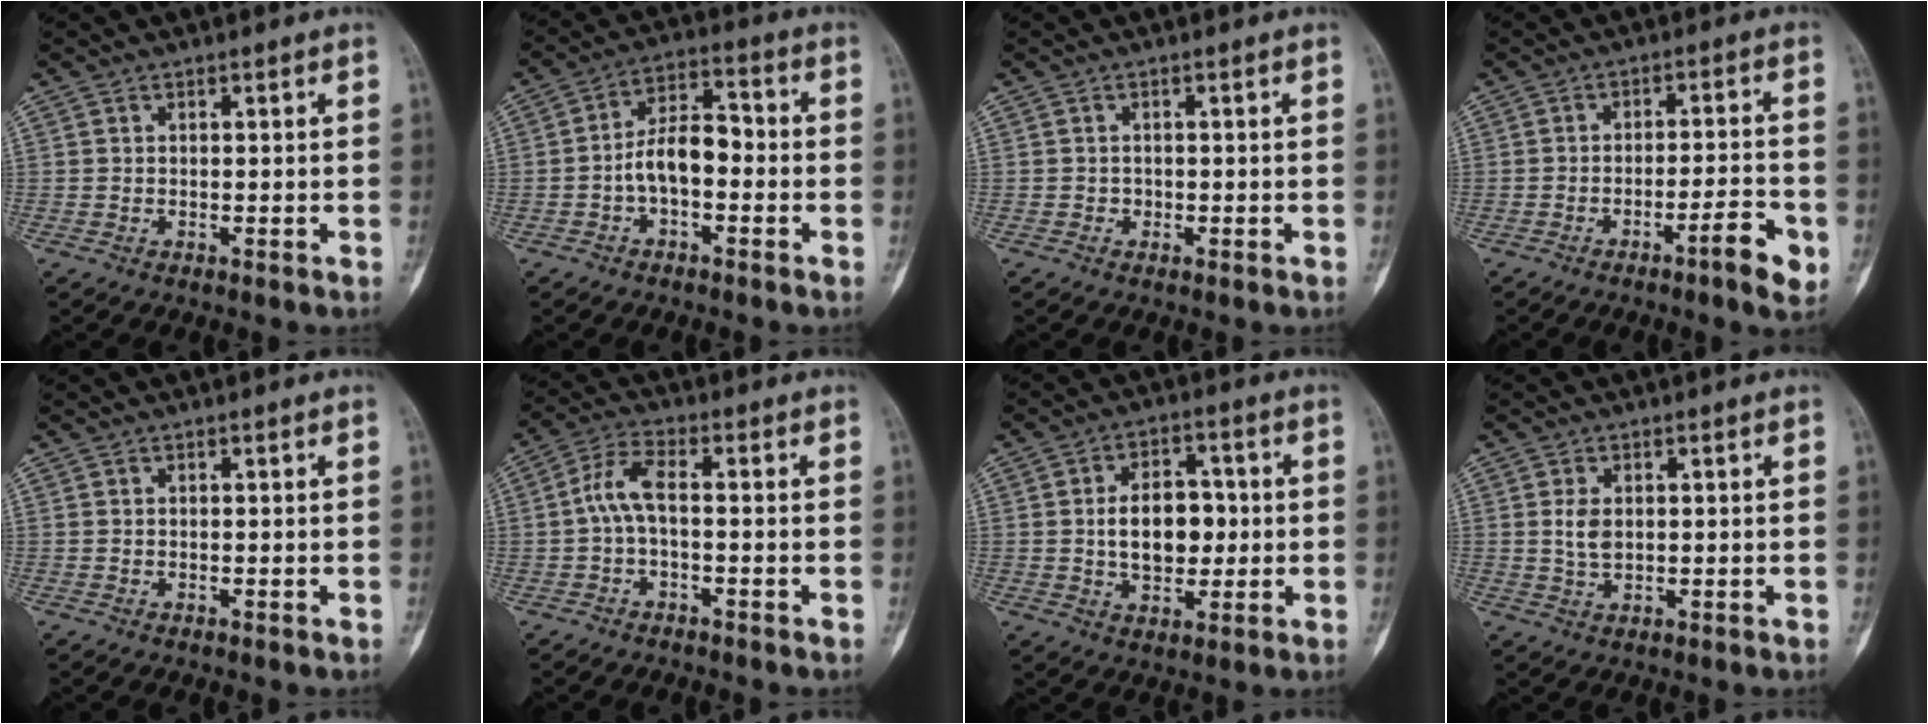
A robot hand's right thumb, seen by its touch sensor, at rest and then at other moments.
{"total": 8.3, "force": [-1.8, 4.4, 6.8], "torque": [-0.107, 0.039, -0.038]}
{"total": 0.7, "force": [-0.1, 0.7, 0.1], "torque": [0.003, 0.004, -0.002]}
{"total": 7.2, "force": [-3.5, 1.1, 6.2], "torque": [-0.089, 0.022, -0.047]}
{"total": 0.0}
{"total": 5.6, "force": [-0.5, 2.0, 5.2], "torque": [-0.116, 0.023, -0.019]}
{"total": 10.5, "force": [0.2, 6.8, 7.9], "torque": [-0.095, 0.012, 0.005]}
{"total": 3.5, "force": [0.6, 2.2, 2.7], "torque": [-0.044, -0.005, 0.016]}